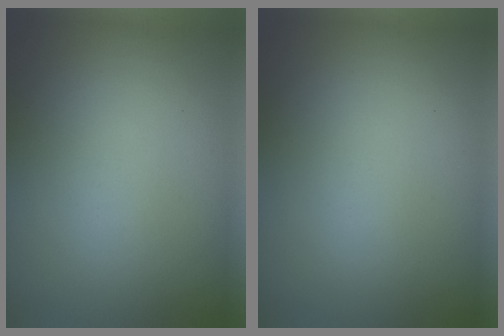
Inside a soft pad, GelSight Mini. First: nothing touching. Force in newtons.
{"total": 0.0}